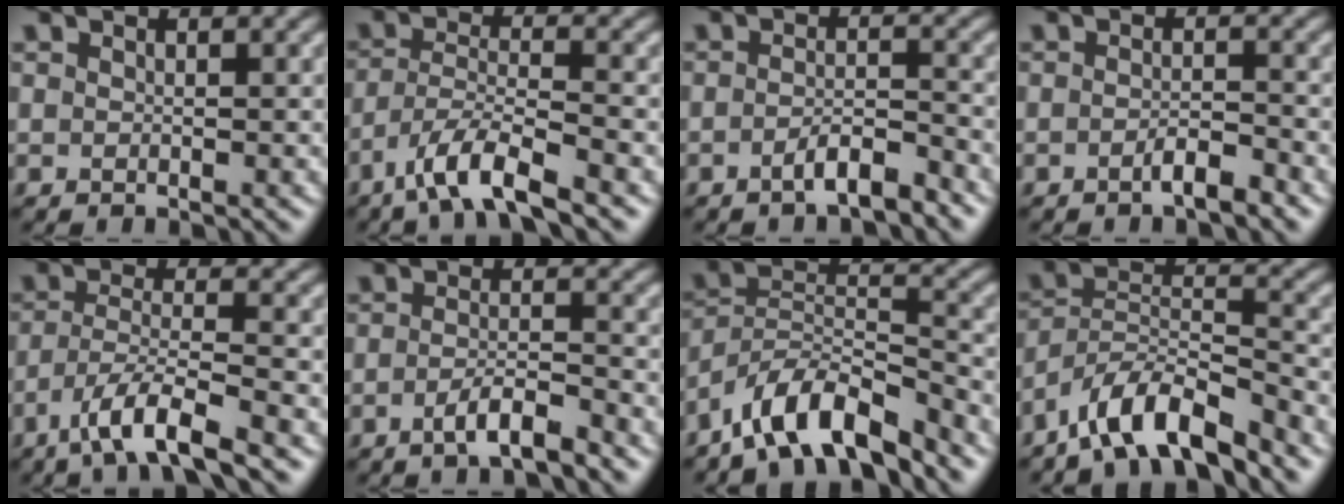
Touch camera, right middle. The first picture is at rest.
{"total": 5.4, "force": [-3.7, 1.0, 3.8], "torque": [-0.071, 0.002, -0.075]}
{"total": 2.6, "force": [-1.7, 0.6, 1.9], "torque": [-0.034, 0.009, -0.033]}
{"total": 1.8, "force": [-1.0, 0.4, 1.5], "torque": [-0.026, 0.008, -0.020]}
{"total": 5.6, "force": [-3.6, 1.1, 4.2], "torque": [-0.077, 0.002, -0.069]}
{"total": 3.0, "force": [-1.8, 0.6, 2.3], "torque": [-0.041, 0.007, -0.039]}
{"total": 7.7, "force": [-6.0, 2.5, 4.2], "torque": [-0.072, 0.005, -0.116]}
{"total": 7.1, "force": [-5.6, 1.9, 3.9], "torque": [-0.070, 0.007, -0.106]}